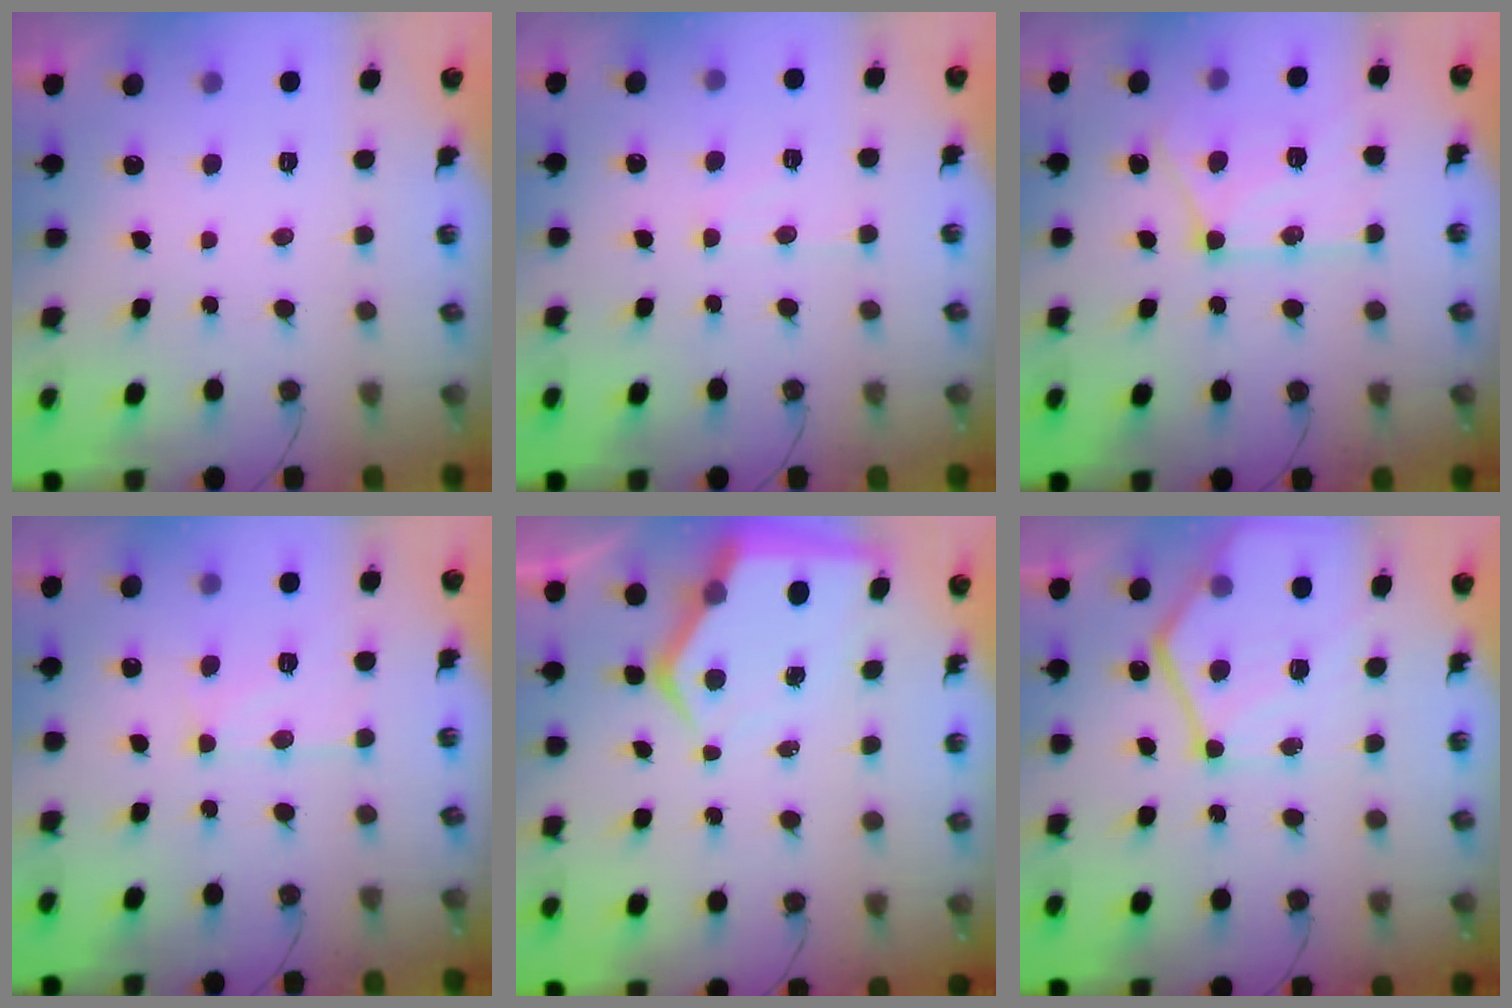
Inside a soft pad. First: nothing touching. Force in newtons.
{"total": 5.3, "press": 5.3, "slide": 0.4}
{"total": 14.4, "press": 14.4, "slide": 0.7}
{"total": 10.7, "press": 10.7, "slide": 0.9}
{"total": 7.1, "press": 7.1, "slide": 0.6}
{"total": 17.2, "press": 17.1, "slide": 1.8}